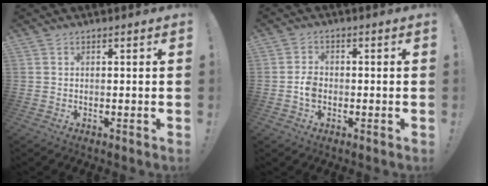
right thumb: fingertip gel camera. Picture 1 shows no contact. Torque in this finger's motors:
{"motor_torque": [-0.17, 0.34, 0.37, -0.29, -0.02]}